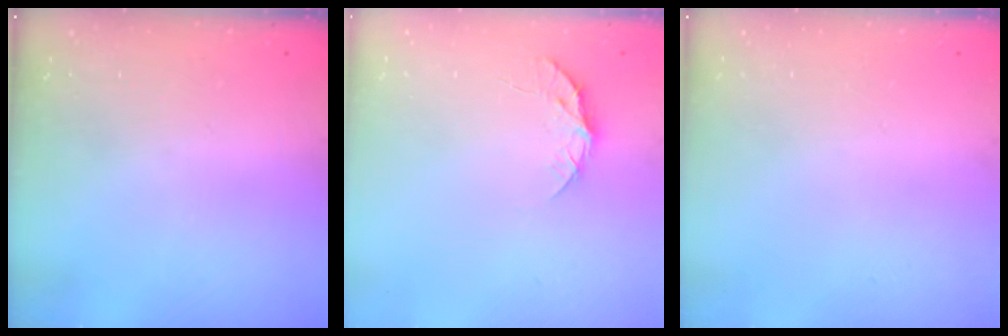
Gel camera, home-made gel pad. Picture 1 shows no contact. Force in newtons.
{"total": 8.1, "press": 8.1, "slide": 0.7}
{"total": 0.0}